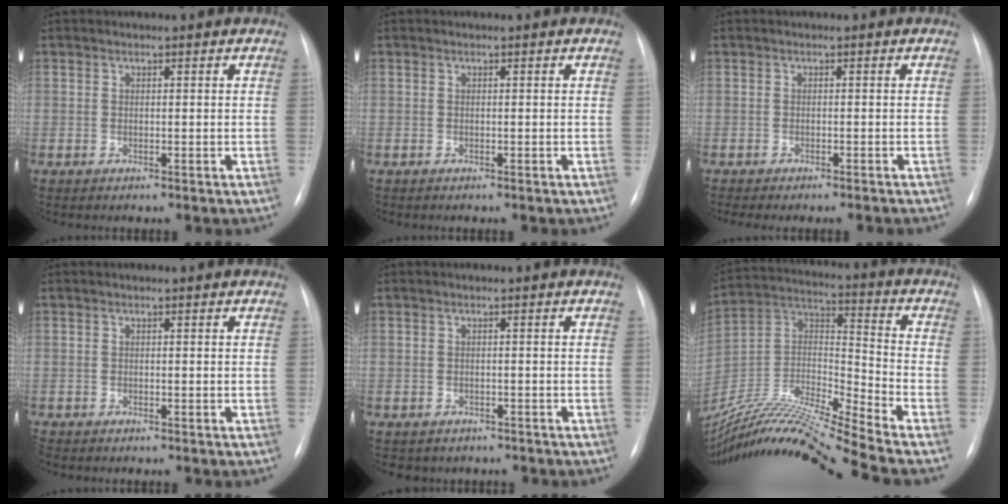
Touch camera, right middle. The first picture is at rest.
{"total": 0.0}
{"total": 6.0, "force": [-5.5, 0.4, 2.5], "torque": [-0.021, -0.001, -0.070]}
{"total": 0.8, "force": [-0.8, 0.3, 0.2], "torque": [-0.004, -0.001, -0.013]}
{"total": 4.1, "force": [-3.4, 2.2, 0.5], "torque": [-0.012, 0.008, -0.037]}
{"total": 21.2, "force": [-18.8, -2.4, 9.6], "torque": [-0.210, -0.003, -0.344]}